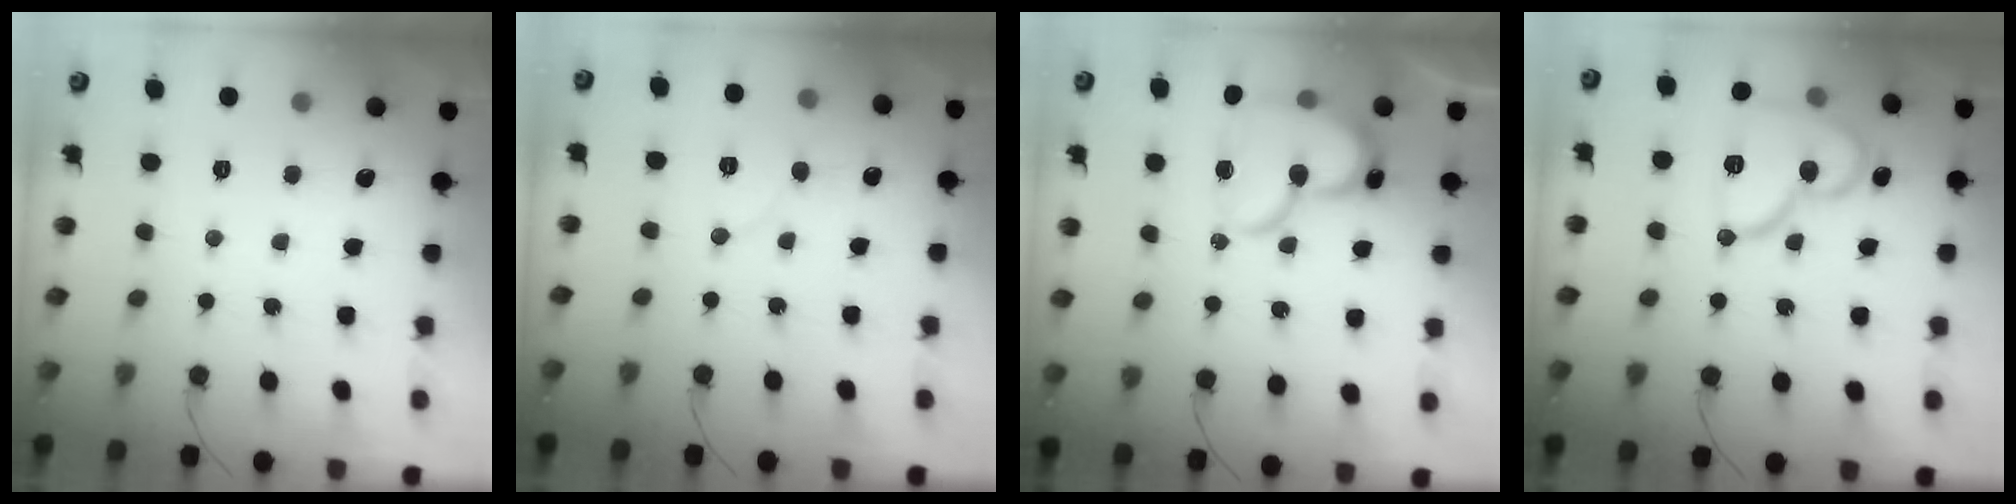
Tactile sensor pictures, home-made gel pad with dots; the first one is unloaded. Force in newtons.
{"total": 5.4, "press": 5.4, "slide": 0.5}
{"total": 18.2, "press": 18.2, "slide": 1.5}
{"total": 15.7, "press": 15.6, "slide": 1.6}